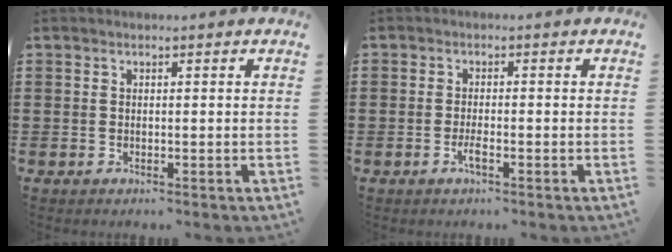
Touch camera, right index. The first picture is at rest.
{"total": 1.9, "force": [-0.9, 0.4, 1.7], "torque": [-0.039, -0.004, -0.018]}